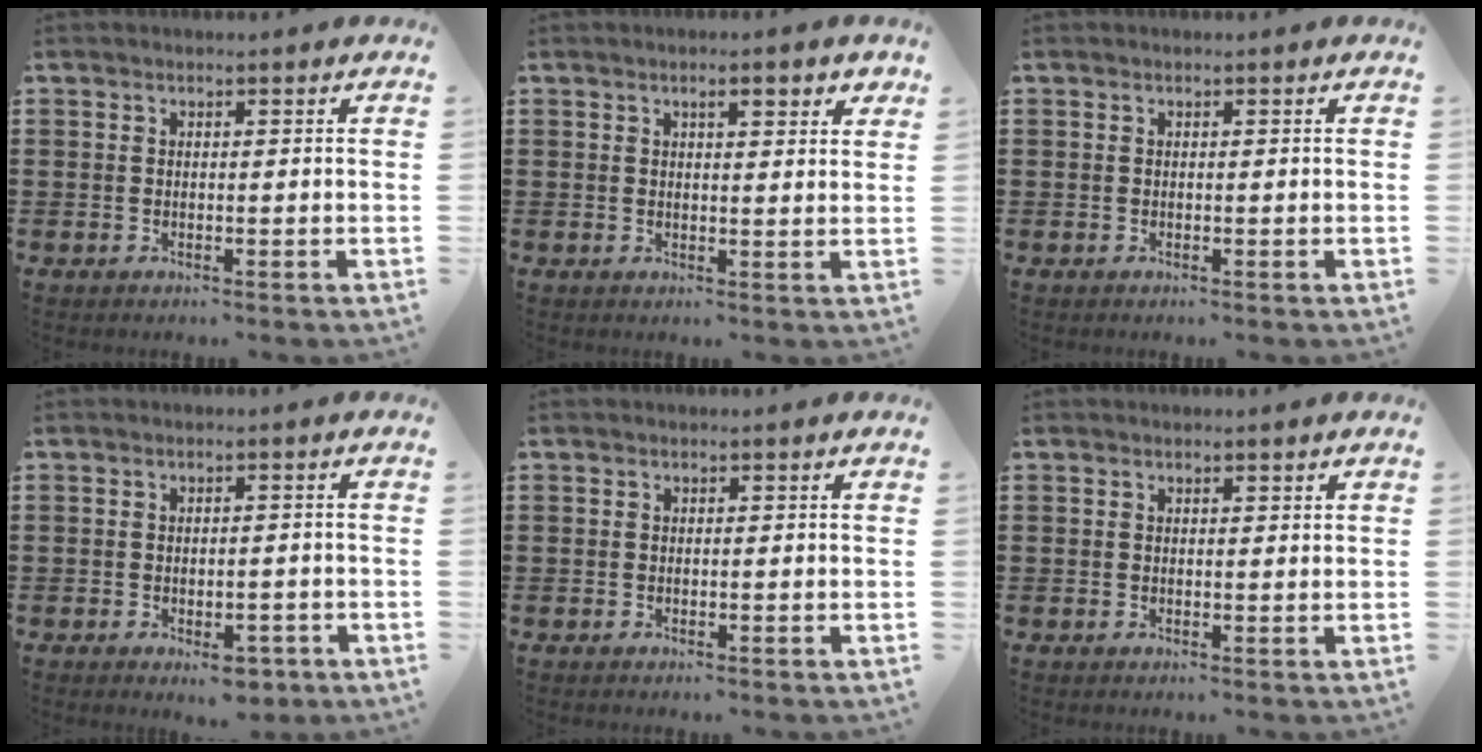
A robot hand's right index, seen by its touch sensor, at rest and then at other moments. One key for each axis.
{"total": 2.8, "fx": 1.5, "fy": 0.7, "fz": 2.2, "tx": -0.030, "ty": 0.000, "tz": 0.019}
{"total": 0.0}
{"total": 3.3, "fx": -2.2, "fy": 1.5, "fz": 1.9, "tx": -0.030, "ty": 0.009, "tz": -0.039}
{"total": 0.0}
{"total": 0.5, "fx": 0.4, "fy": 0.3, "fz": 0.3, "tx": -0.006, "ty": 0.002, "tz": 0.007}